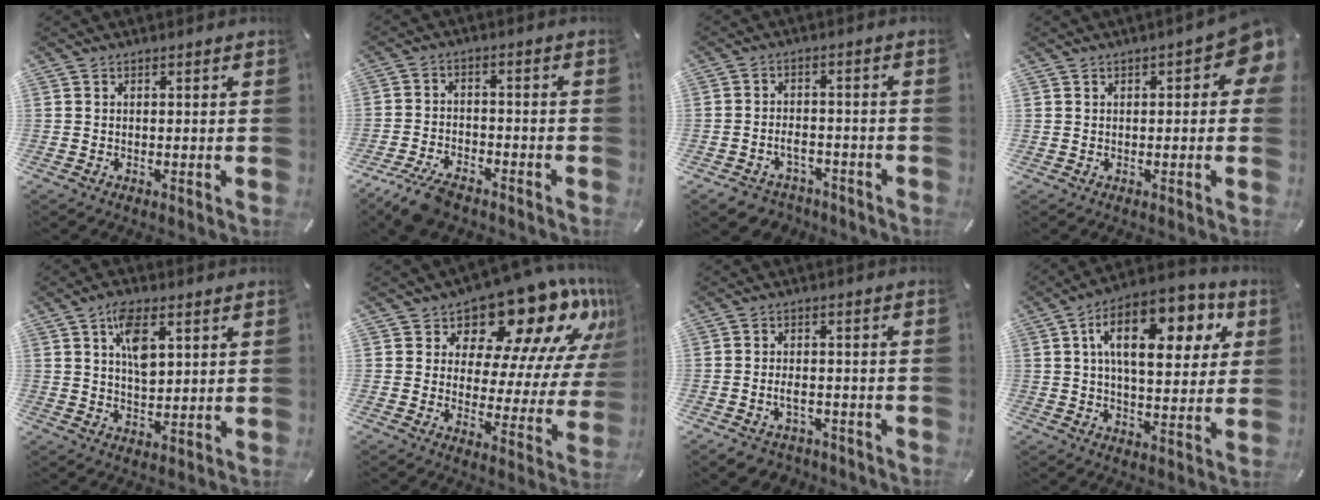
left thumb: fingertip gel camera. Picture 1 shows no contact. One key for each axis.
{"total": 7.5, "fx": -5.7, "fy": 3.2, "fz": 3.8, "tx": -0.084, "ty": 0.022, "tz": -0.108}
{"total": 5.1, "fx": -3.1, "fy": 3.6, "fz": 1.9, "tx": -0.040, "ty": 0.017, "tz": -0.058}
{"total": 5.8, "fx": 1.6, "fy": 2.9, "fz": 4.8, "tx": -0.058, "ty": 0.000, "tz": 0.023}
{"total": 7.5, "fx": 3.0, "fy": 3.9, "fz": 5.6, "tx": -0.088, "ty": -0.005, "tz": 0.048}
{"total": 16.8, "fx": 12.9, "fy": 7.3, "fz": 7.8, "tx": -0.107, "ty": -0.113, "tz": 0.211}
{"total": 4.3, "fx": -2.2, "fy": 3.0, "fz": 2.2, "tx": -0.041, "ty": 0.011, "tz": -0.040}
{"total": 17.8, "fx": 7.0, "fy": 9.2, "fz": 13.6, "tx": -0.207, "ty": -0.017, "tz": 0.113}